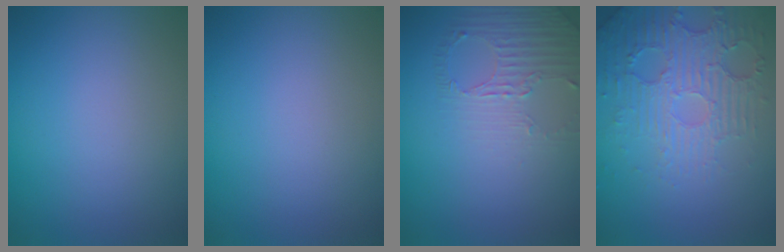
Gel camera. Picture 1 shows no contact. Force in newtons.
{"total": 0.0}
{"total": 1.6, "press": 1.0, "slide": 1.2}
{"total": 5.9, "press": 3.8, "slide": 4.5}